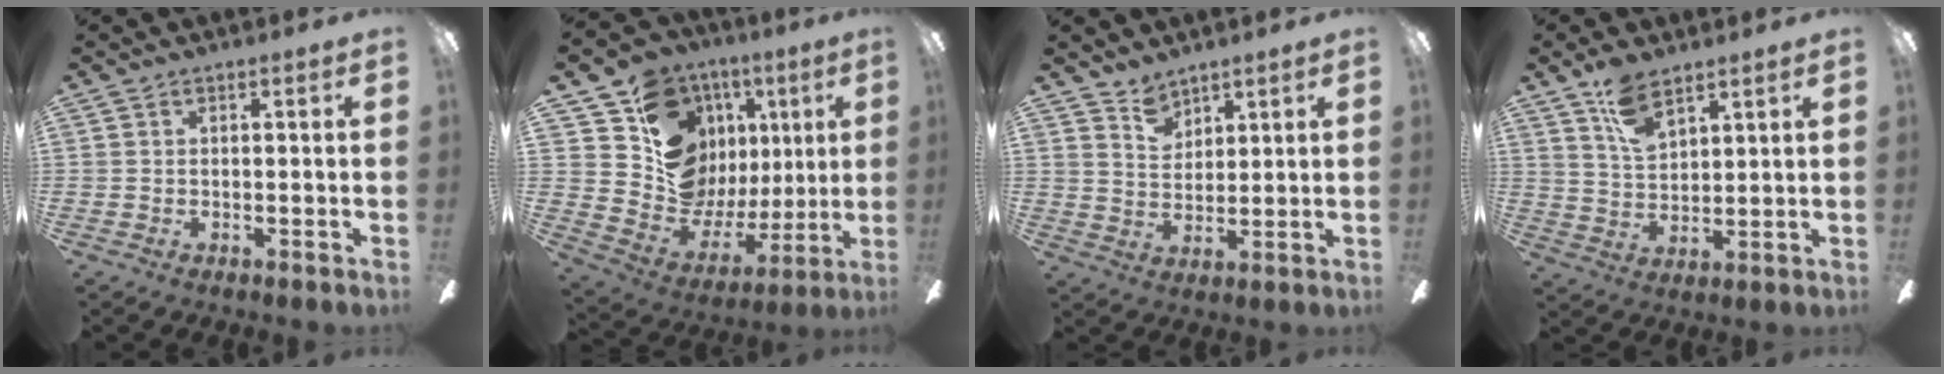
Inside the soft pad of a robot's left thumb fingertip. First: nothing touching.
{"total": 16.4, "force": [6.9, 13.6, 6.1], "torque": [-0.101, -0.048, 0.152]}
{"total": 5.5, "force": [4.6, 2.9, 1.0], "torque": [-0.009, -0.024, 0.085]}
{"total": 9.0, "force": [6.2, 4.2, 5.0], "torque": [-0.089, -0.025, 0.113]}